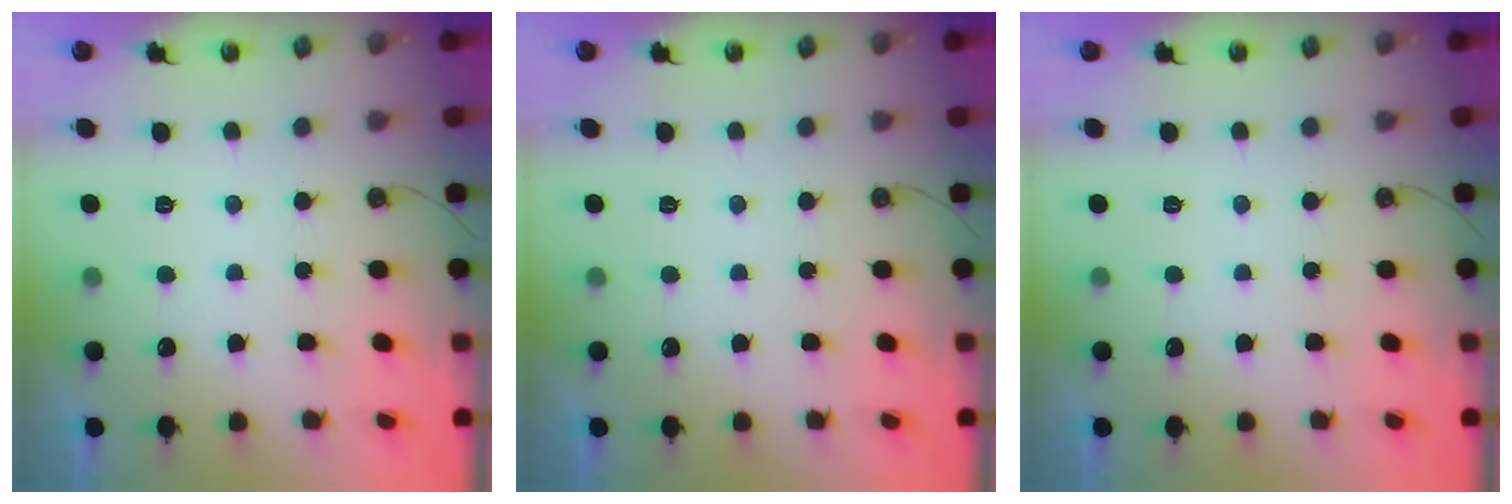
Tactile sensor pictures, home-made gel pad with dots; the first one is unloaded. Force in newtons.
{"total": 0.0}
{"total": 0.0}